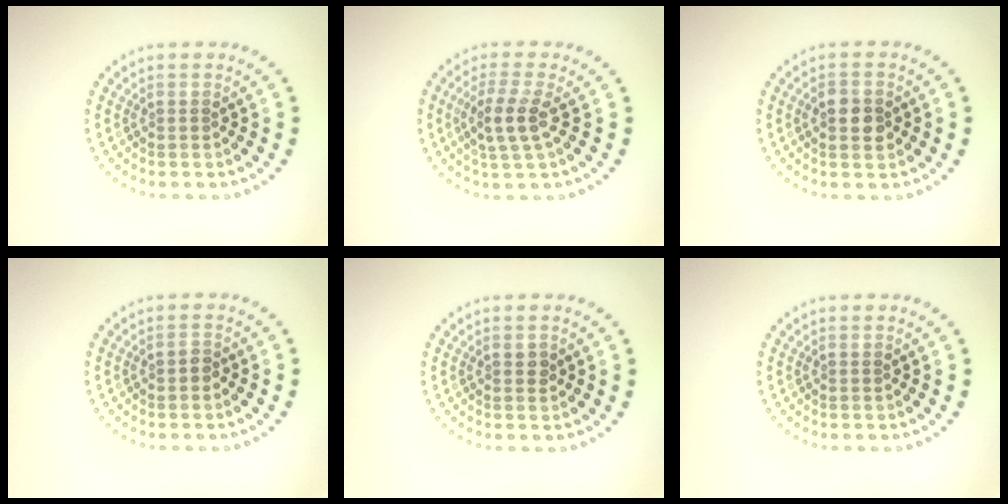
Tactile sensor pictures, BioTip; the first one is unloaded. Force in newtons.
{"total": 2.9, "press": 2.5, "slide": 1.4}
{"total": 2.6, "press": 2.6, "slide": 0.1}
{"total": 0.7, "press": 0.7, "slide": 0.3}
{"total": 0.8, "press": 0.8, "slide": 0.2}
{"total": 0.0}